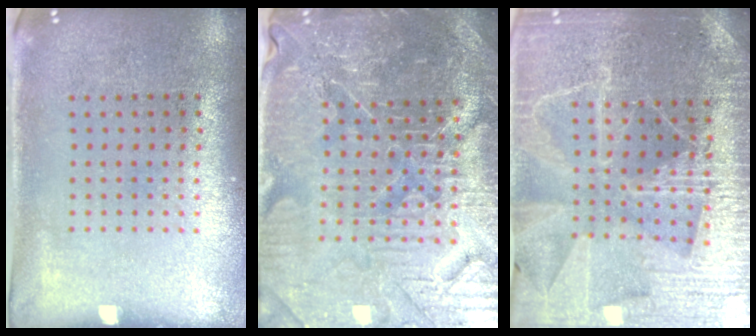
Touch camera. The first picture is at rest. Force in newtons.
{"total": 5.5, "press": 5.2, "slide": 1.9}
{"total": 4.7, "press": 4.3, "slide": 1.8}